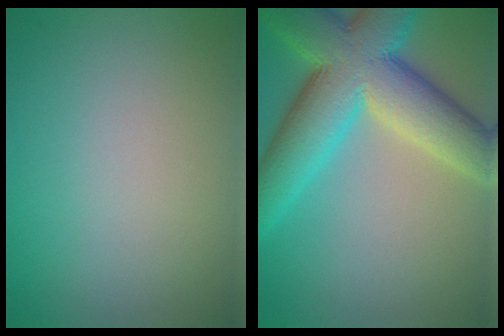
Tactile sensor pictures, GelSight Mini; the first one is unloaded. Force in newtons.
{"total": 11.9, "press": 11.8, "slide": 0.7}